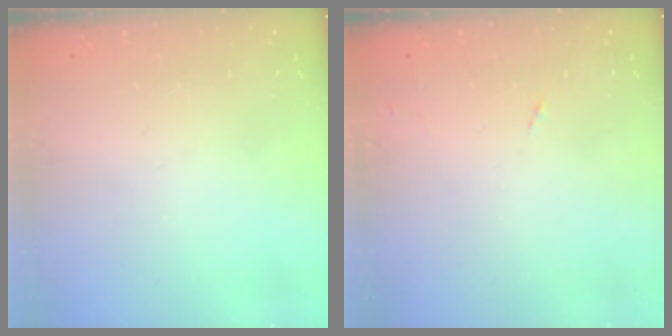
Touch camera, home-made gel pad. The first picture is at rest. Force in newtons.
{"total": 4.6, "press": 4.6, "slide": 0.6}